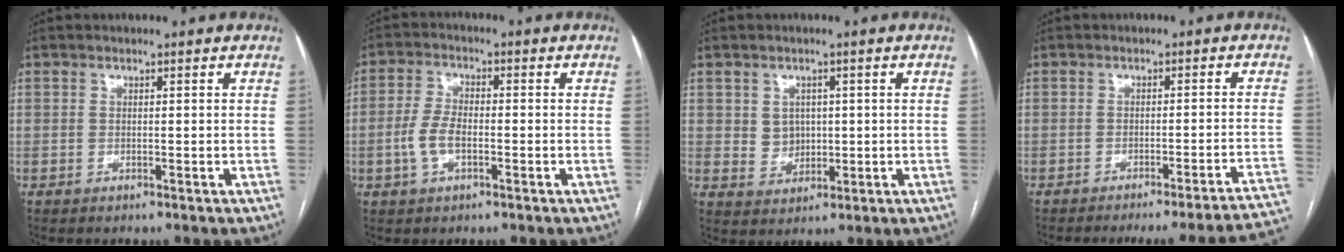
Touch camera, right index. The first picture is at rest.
{"total": 5.1, "force": [-1.3, 2.4, 4.2], "torque": [-0.096, 0.008, -0.026]}
{"total": 3.9, "force": [0.8, 3.6, 1.5], "torque": [-0.021, 0.008, 0.020]}
{"total": 16.9, "force": [-15.3, -1.1, 7.0], "torque": [-0.020, -0.007, -0.178]}